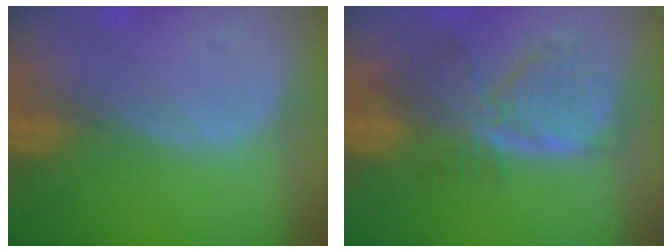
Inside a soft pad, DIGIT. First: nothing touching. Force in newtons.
{"total": 8.1, "press": 7.0, "slide": 4.1}